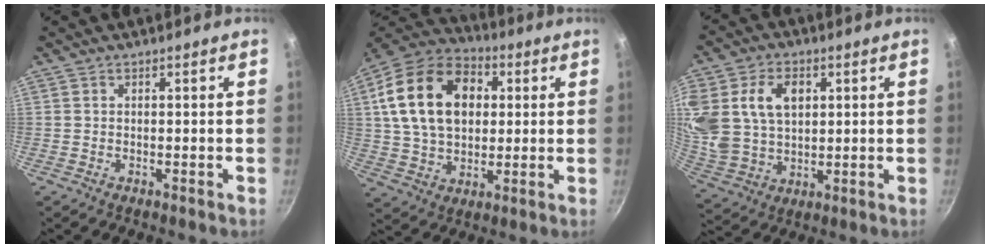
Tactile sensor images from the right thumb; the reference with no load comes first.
{"total": 21.1, "force": [4.5, 14.7, 14.4], "torque": [-0.234, 0.016, 0.072]}
{"total": 18.8, "force": [5.3, 13.6, 11.9], "torque": [-0.252, 0.007, 0.110]}